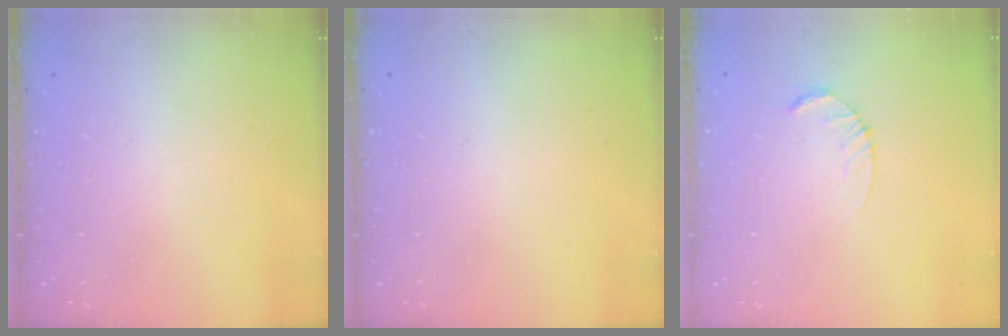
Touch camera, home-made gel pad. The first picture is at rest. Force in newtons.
{"total": 0.0}
{"total": 2.6, "press": 2.6, "slide": 0.4}